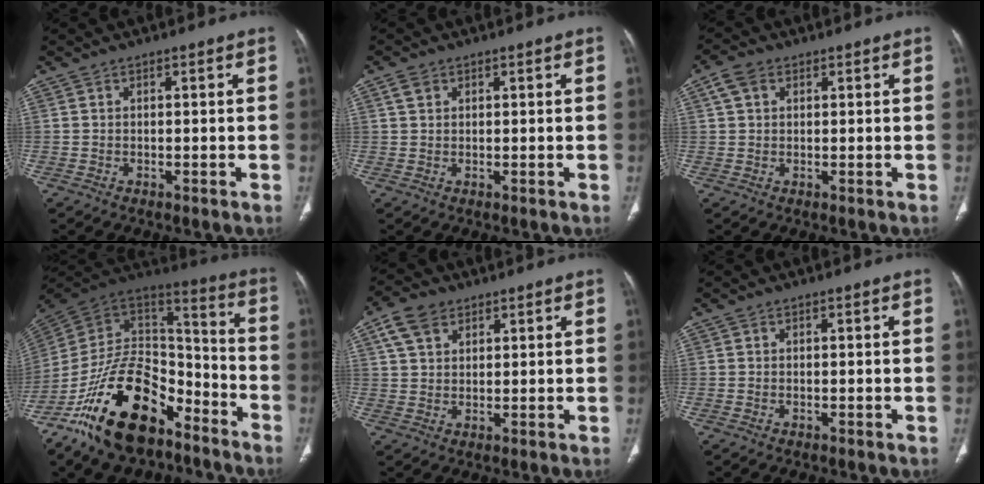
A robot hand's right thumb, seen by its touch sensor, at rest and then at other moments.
{"total": 2.4, "force": [1.2, 1.7, 1.2], "torque": [-0.021, 0.001, 0.025]}
{"total": 3.9, "force": [1.6, 2.7, 2.2], "torque": [-0.041, 0.009, 0.034]}
{"total": 25.8, "force": [-14.7, 13.9, 16.0], "torque": [-0.295, 0.073, -0.255]}
{"total": 6.6, "force": [3.4, 4.4, 3.5], "torque": [-0.055, 0.000, 0.067]}
{"total": 0.0}